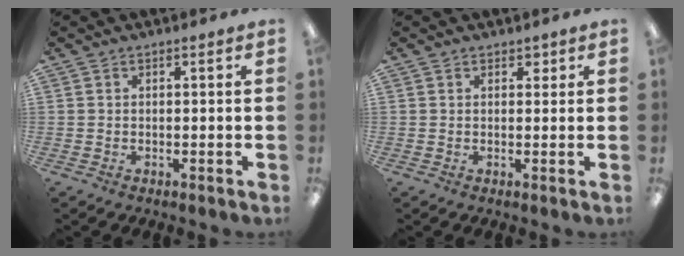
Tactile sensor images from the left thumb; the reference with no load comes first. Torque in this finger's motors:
{"motor_torque": [0.11, 0.00, 0.48, -0.21, -0.02]}